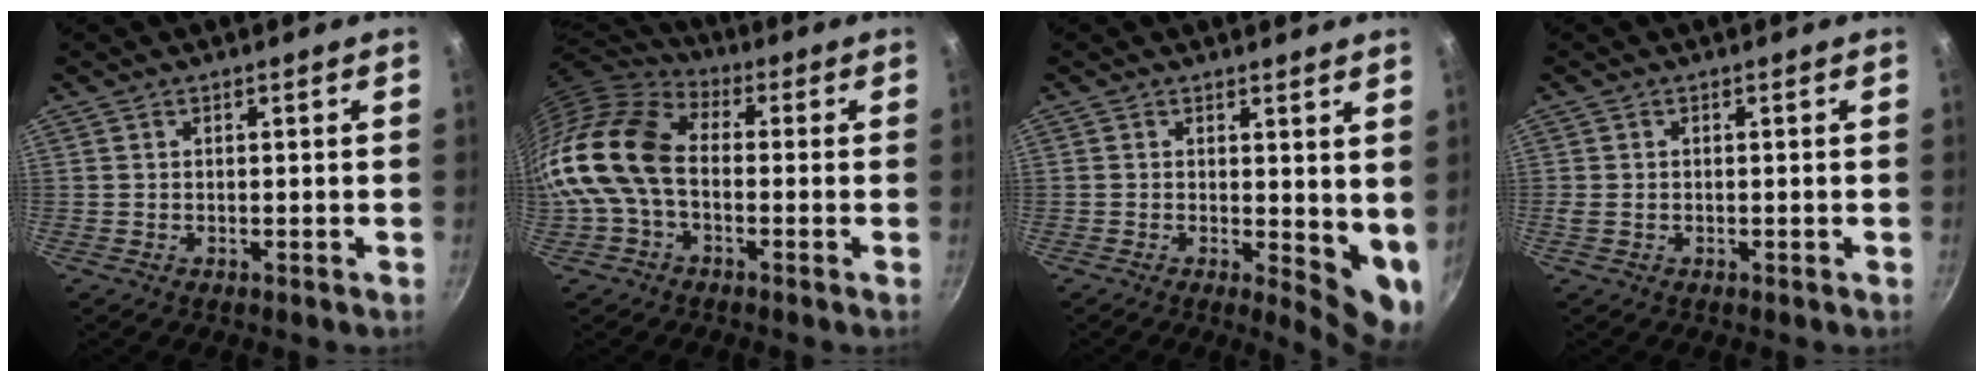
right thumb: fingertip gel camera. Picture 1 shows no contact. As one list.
[{"total": 14.9, "force": [-2.0, 9.8, 11.1], "torque": [-0.203, 0.036, -0.057]}, {"total": 7.1, "force": [0.9, 3.3, 6.2], "torque": [-0.065, -0.017, 0.015]}, {"total": 1.5, "force": [-0.3, 1.0, 1.0], "torque": [-0.021, 0.000, -0.005]}]